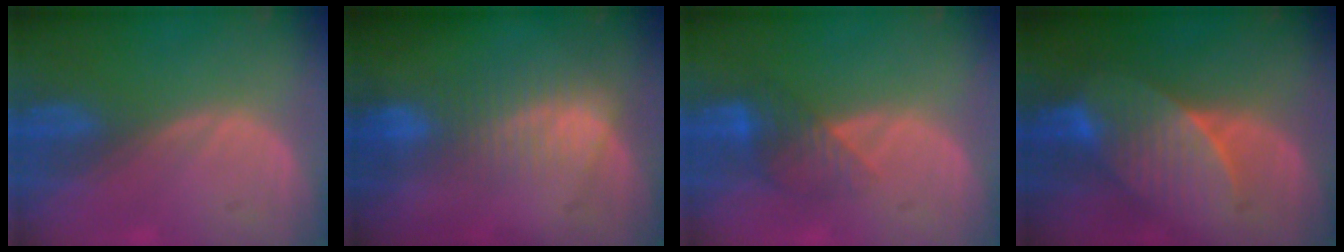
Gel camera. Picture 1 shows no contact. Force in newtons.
{"total": 7.4, "press": 6.2, "slide": 3.9}
{"total": 4.2, "press": 4.1, "slide": 0.8}
{"total": 7.2, "press": 7.1, "slide": 1.1}